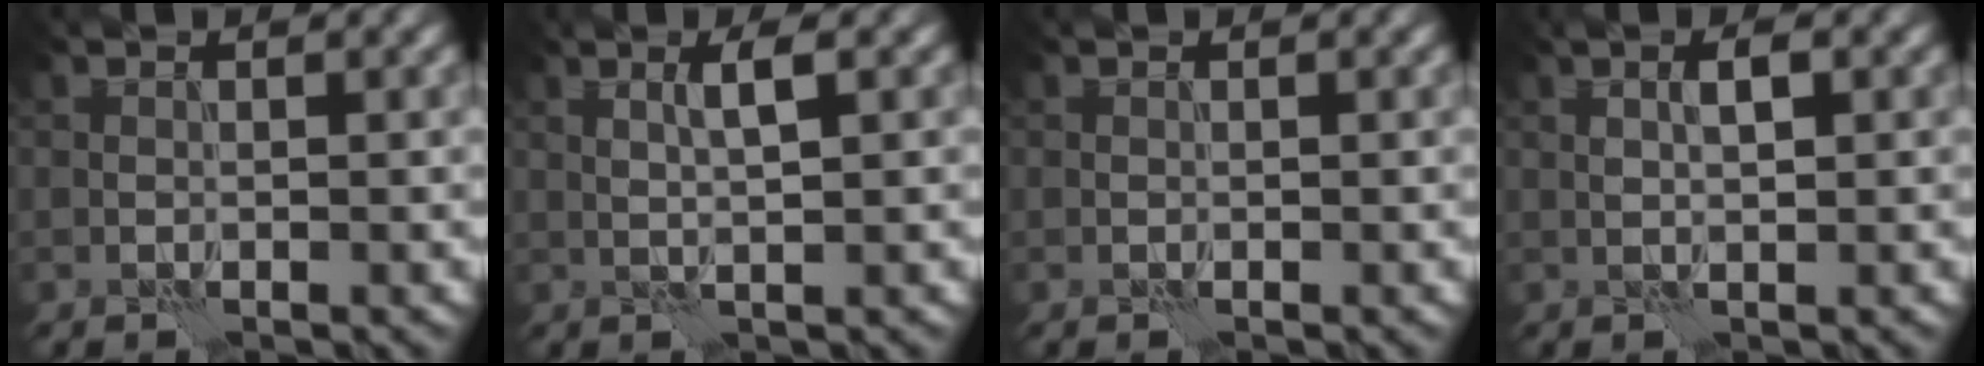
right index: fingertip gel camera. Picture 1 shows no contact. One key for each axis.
{"total": 2.1, "fx": 0.7, "fy": 0.2, "fz": 2.0, "tx": -0.038, "ty": 0.004, "tz": 0.011}
{"total": 0.0}
{"total": 1.9, "fx": 0.5, "fy": 0.4, "fz": 1.8, "tx": -0.032, "ty": 0.004, "tz": 0.008}